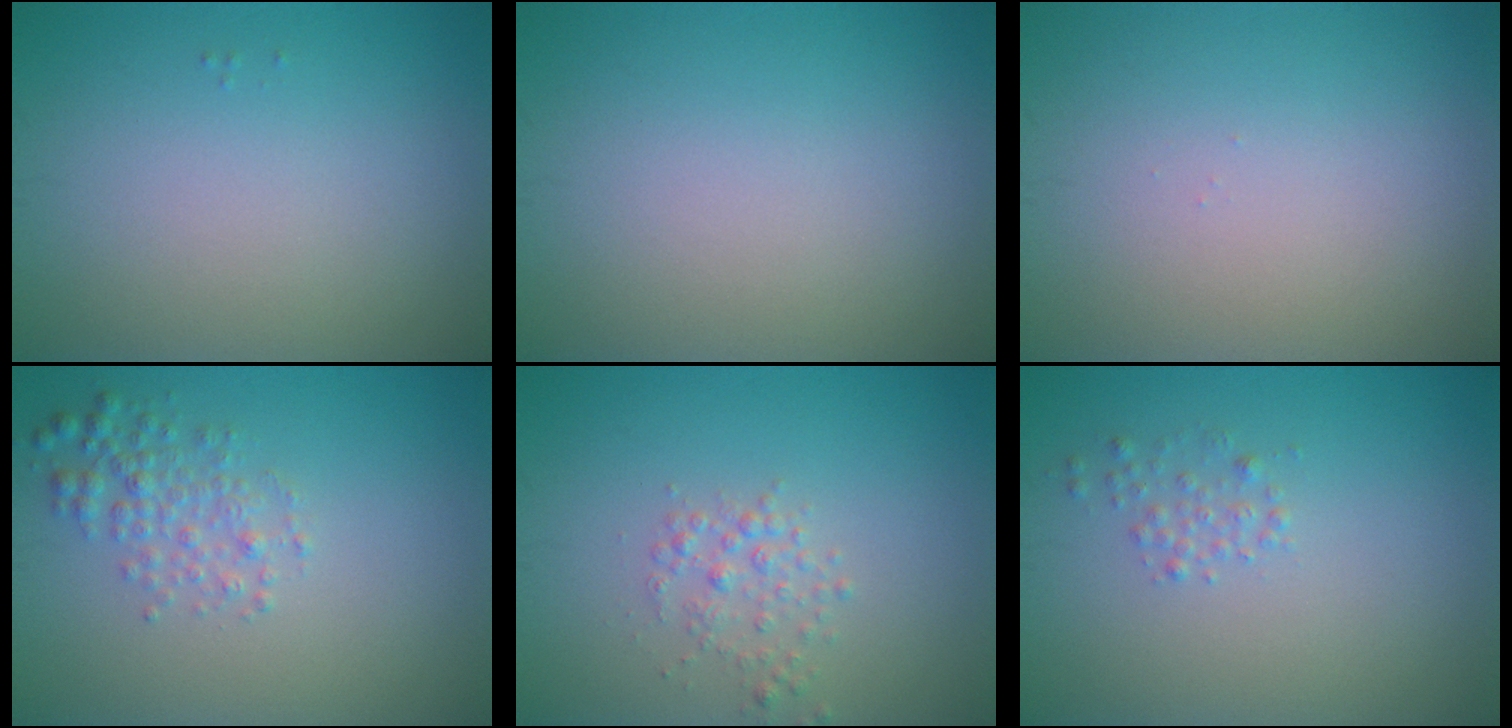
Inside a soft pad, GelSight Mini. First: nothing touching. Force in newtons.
{"total": 0.0}
{"total": 0.0}
{"total": 2.4, "press": 2.4, "slide": 0.1}
{"total": 1.7, "press": 1.7, "slide": 0.1}
{"total": 1.1, "press": 1.1, "slide": 0.0}